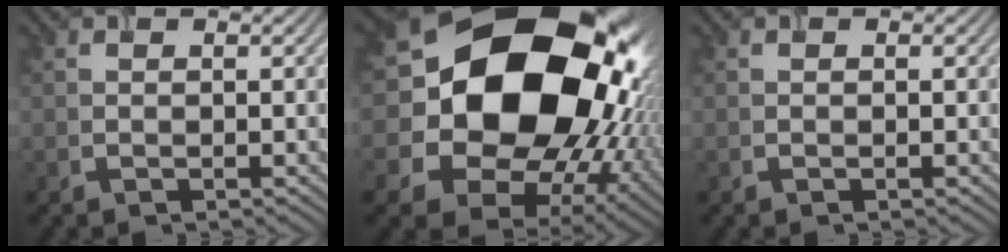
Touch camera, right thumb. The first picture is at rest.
{"total": 24.2, "force": [3.9, 19.6, 13.7], "torque": [-0.309, -0.018, 0.084]}
{"total": 0.0}